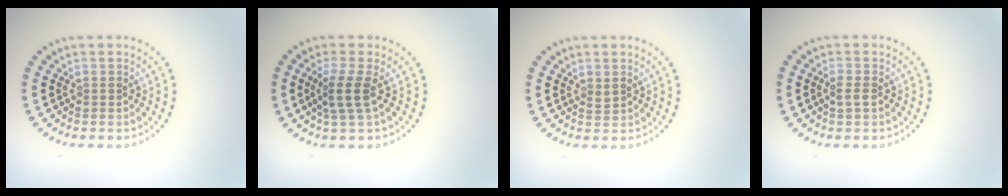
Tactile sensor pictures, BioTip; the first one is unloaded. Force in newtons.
{"total": 2.5, "press": 2.0, "slide": 1.6}
{"total": 0.6, "press": 0.6, "slide": 0.2}
{"total": 1.2, "press": 1.2, "slide": 0.0}